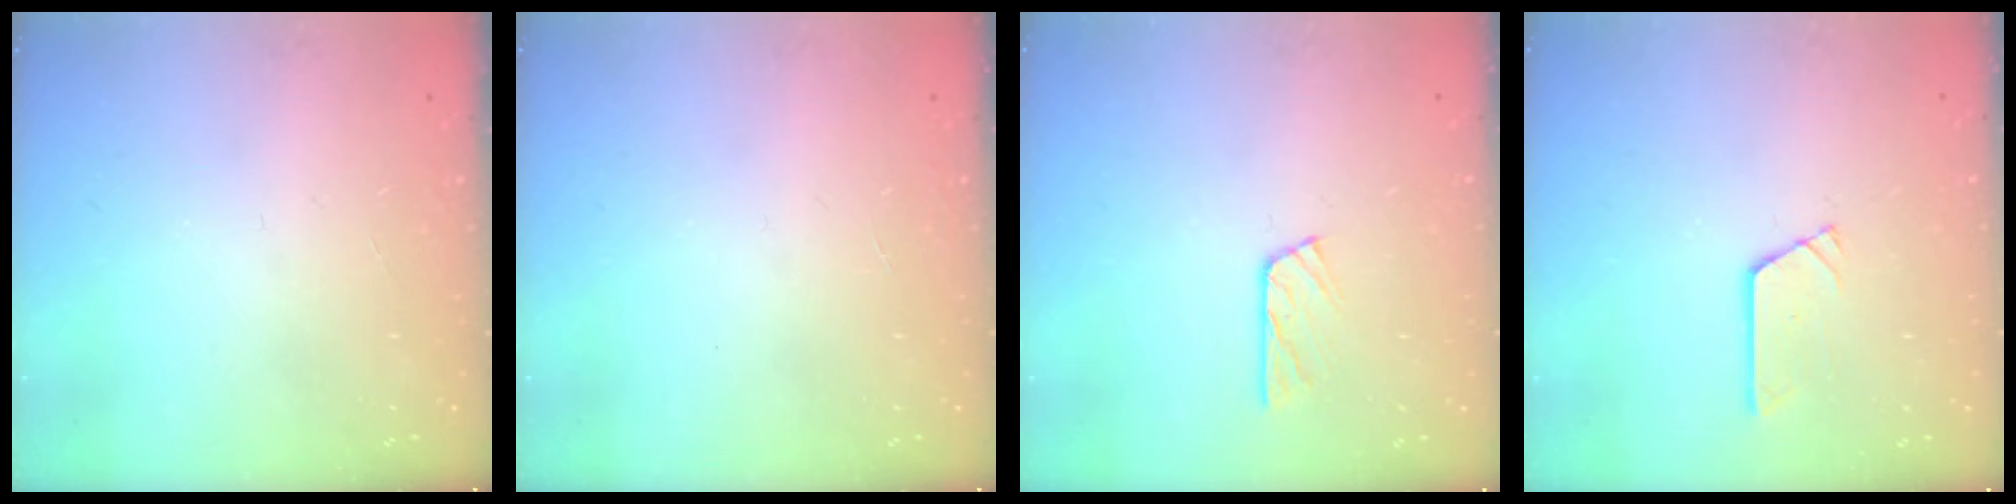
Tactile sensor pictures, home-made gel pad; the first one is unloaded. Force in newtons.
{"total": 0.0}
{"total": 5.1, "press": 5.1, "slide": 0.5}
{"total": 2.4, "press": 2.4, "slide": 0.1}